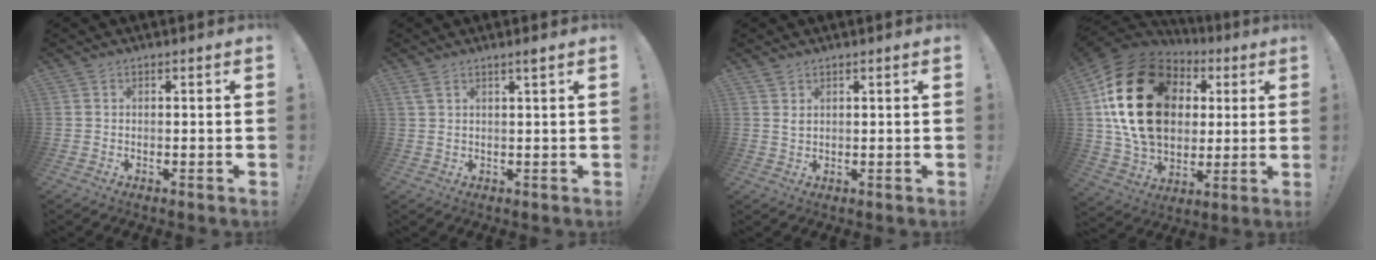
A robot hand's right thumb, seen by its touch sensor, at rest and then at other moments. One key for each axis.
{"total": 3.2, "fx": 1.8, "fy": -0.4, "fz": 2.6, "tx": -0.046, "ty": -0.003, "tz": 0.028}
{"total": 1.9, "fx": 1.3, "fy": 0.8, "fz": 1.3, "tx": -0.013, "ty": -0.006, "tz": 0.021}
{"total": 27.5, "fx": 5.8, "fy": 19.8, "fz": 18.2, "tx": -0.320, "ty": -0.005, "tz": 0.129}